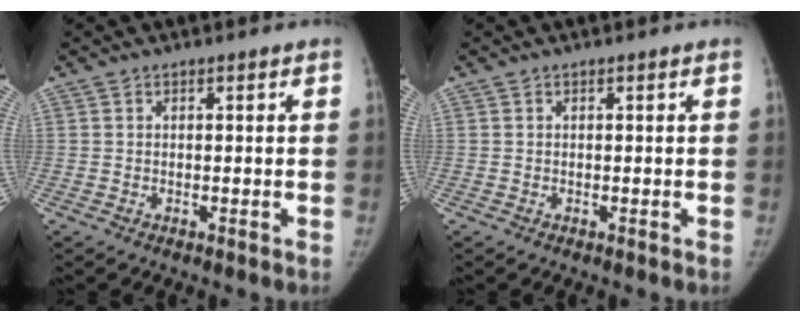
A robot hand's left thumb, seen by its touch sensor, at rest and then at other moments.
{"total": 0.0}